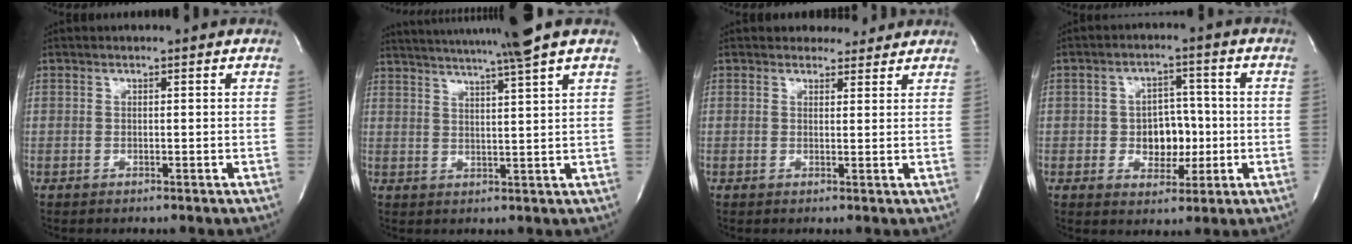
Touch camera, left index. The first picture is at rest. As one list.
[{"total": 13.1, "force": [11.1, -2.0, 6.7], "torque": [-0.120, -0.016, 0.152]}, {"total": 2.9, "force": [2.6, 1.2, 0.0], "torque": [0.002, -0.003, 0.029]}, {"total": 6.3, "force": [-1.1, 4.4, 4.3], "torque": [-0.063, 0.011, -0.012]}]